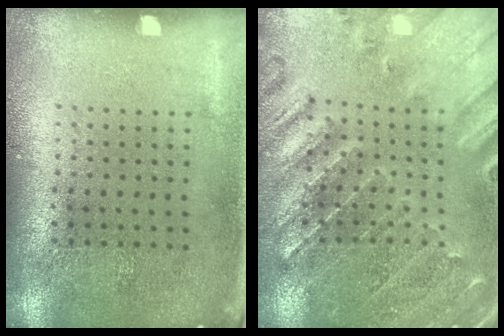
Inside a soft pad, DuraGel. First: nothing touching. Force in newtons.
{"total": 1.0, "press": 0.9, "slide": 0.3}